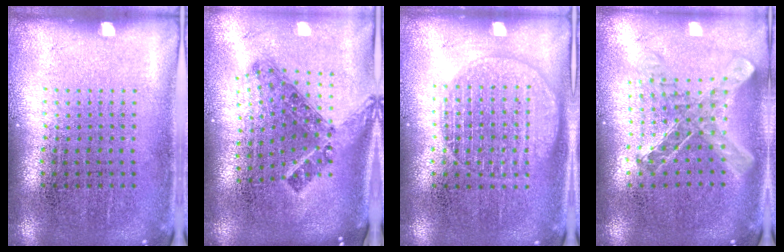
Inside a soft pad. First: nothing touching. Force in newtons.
{"total": 1.5, "press": 1.1, "slide": 1.0}
{"total": 1.4, "press": 1.4, "slide": 0.1}
{"total": 0.9, "press": 0.9, "slide": 0.1}